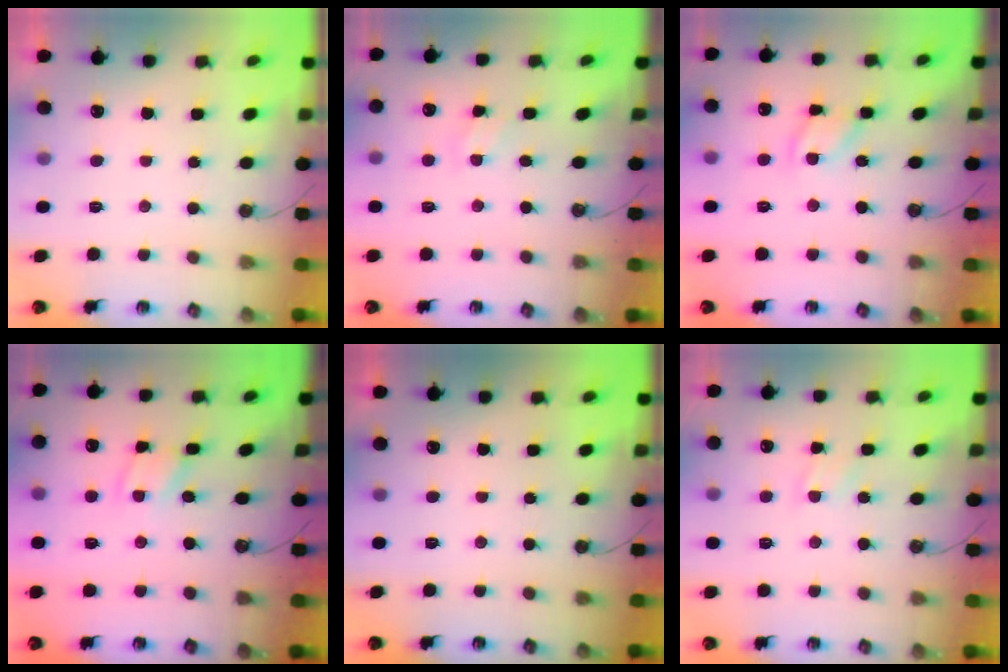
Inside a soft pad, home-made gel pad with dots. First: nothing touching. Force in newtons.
{"total": 2.4, "press": 2.3, "slide": 0.4}
{"total": 8.1, "press": 8.1, "slide": 0.4}
{"total": 2.0, "press": 2.0, "slide": 0.1}
{"total": 0.0}
{"total": 5.2, "press": 5.1, "slide": 0.5}